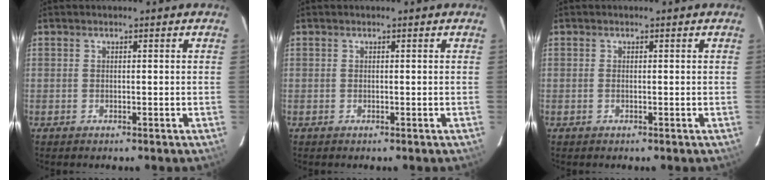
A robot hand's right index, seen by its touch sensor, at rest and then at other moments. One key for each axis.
{"total": 0.0}
{"total": 0.0}